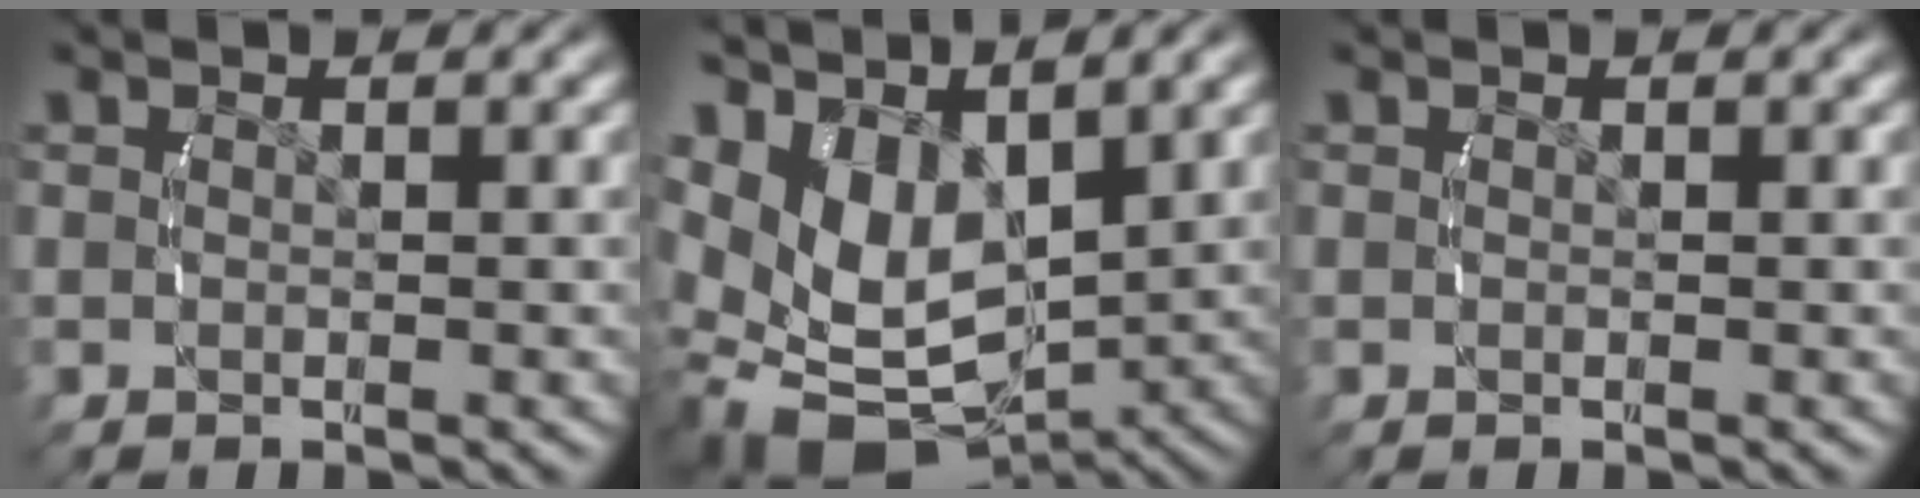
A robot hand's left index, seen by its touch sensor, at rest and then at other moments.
{"total": 12.7, "force": [-2.2, 9.5, 8.2], "torque": [-0.198, -0.066, -0.010]}
{"total": 0.0}